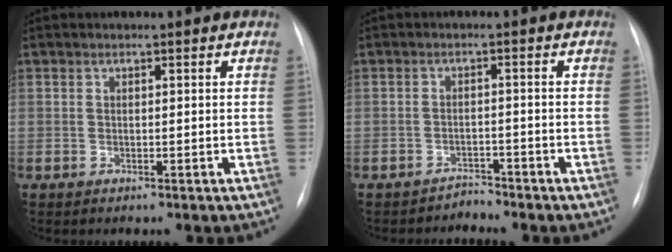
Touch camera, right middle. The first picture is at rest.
{"total": 2.0, "force": [-1.8, 0.2, -0.8], "torque": [0.021, -0.008, -0.029]}